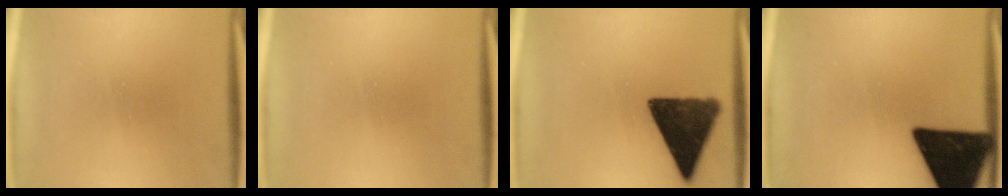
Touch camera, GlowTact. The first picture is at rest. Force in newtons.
{"total": 0.0}
{"total": 13.2}
{"total": 19.5}